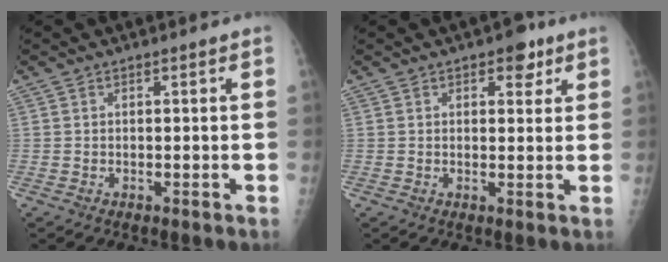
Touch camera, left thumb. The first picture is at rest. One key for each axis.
{"total": 3.9, "fx": 2.2, "fy": 2.3, "fz": 2.2, "tx": -0.005, "ty": -0.008, "tz": 0.023}